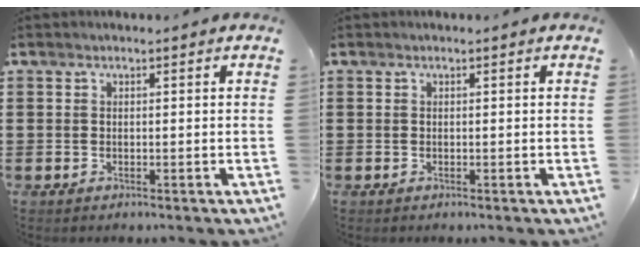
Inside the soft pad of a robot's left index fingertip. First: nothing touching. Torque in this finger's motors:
{"motor_torque": [-0.01, 0.08, 0.00, 0.00]}